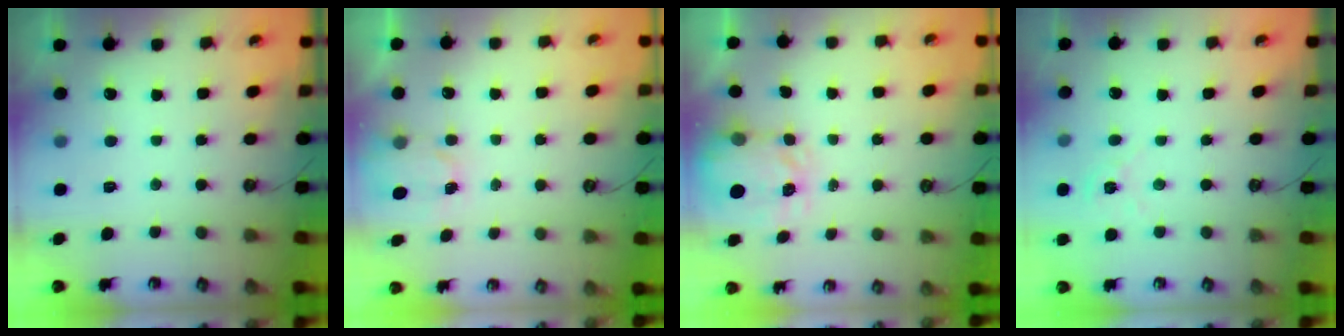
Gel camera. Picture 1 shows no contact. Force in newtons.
{"total": 2.6, "press": 2.6, "slide": 0.4}
{"total": 3.5, "press": 3.5, "slide": 0.4}
{"total": 4.3, "press": 4.3, "slide": 0.5}